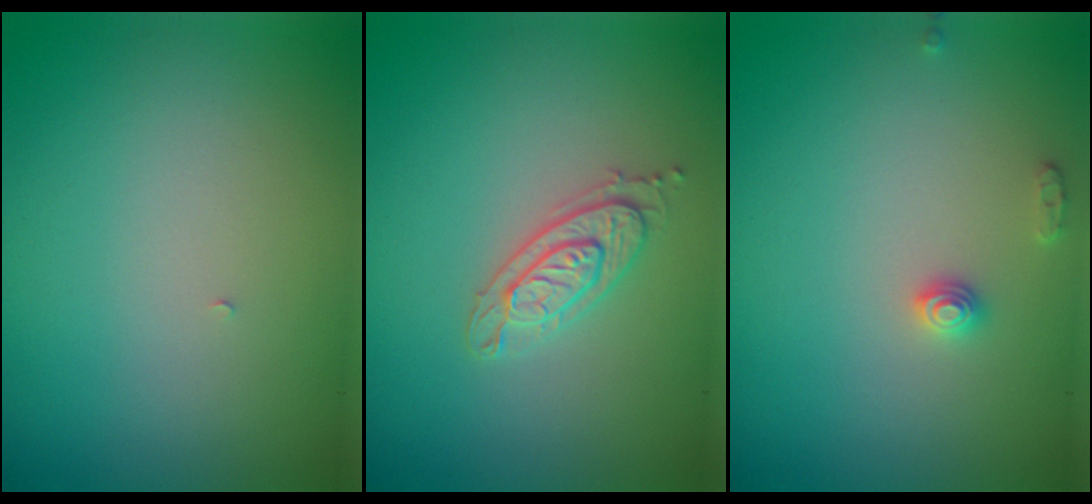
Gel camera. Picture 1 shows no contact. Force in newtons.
{"total": 2.3, "press": 2.2, "slide": 0.5}
{"total": 1.2, "press": 1.2, "slide": 0.0}